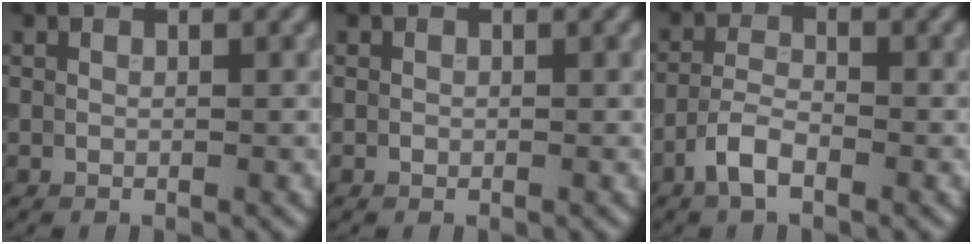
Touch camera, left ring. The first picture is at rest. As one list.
[{"total": 0.0}, {"total": 2.9, "force": [-1.8, 1.1, 2.0], "torque": [-0.042, 0.006, -0.045]}]